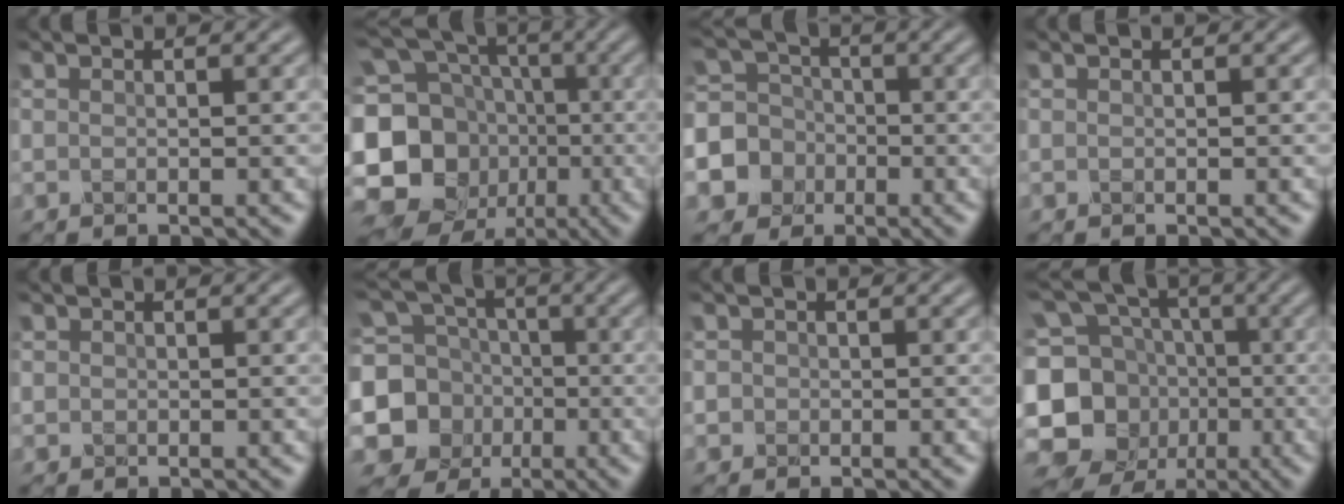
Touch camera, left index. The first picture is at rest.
{"total": 17.1, "force": [-3.3, 15.1, 7.5], "torque": [-0.189, 0.008, -0.078]}
{"total": 9.7, "force": [-3.2, 9.0, 1.7], "torque": [-0.059, -0.009, -0.078]}
{"total": 0.0}
{"total": 0.6, "force": [0.1, 0.6, 0.0], "torque": [0.005, -0.002, 0.000]}
{"total": 11.0, "force": [-2.2, 10.3, 3.3], "torque": [-0.091, -0.012, -0.061]}
{"total": 0.8, "force": [-0.1, 0.8, 0.1], "torque": [0.004, -0.004, -0.004]}
{"total": 13.0, "force": [-3.1, 11.5, 5.3], "torque": [-0.142, -0.007, -0.066]}